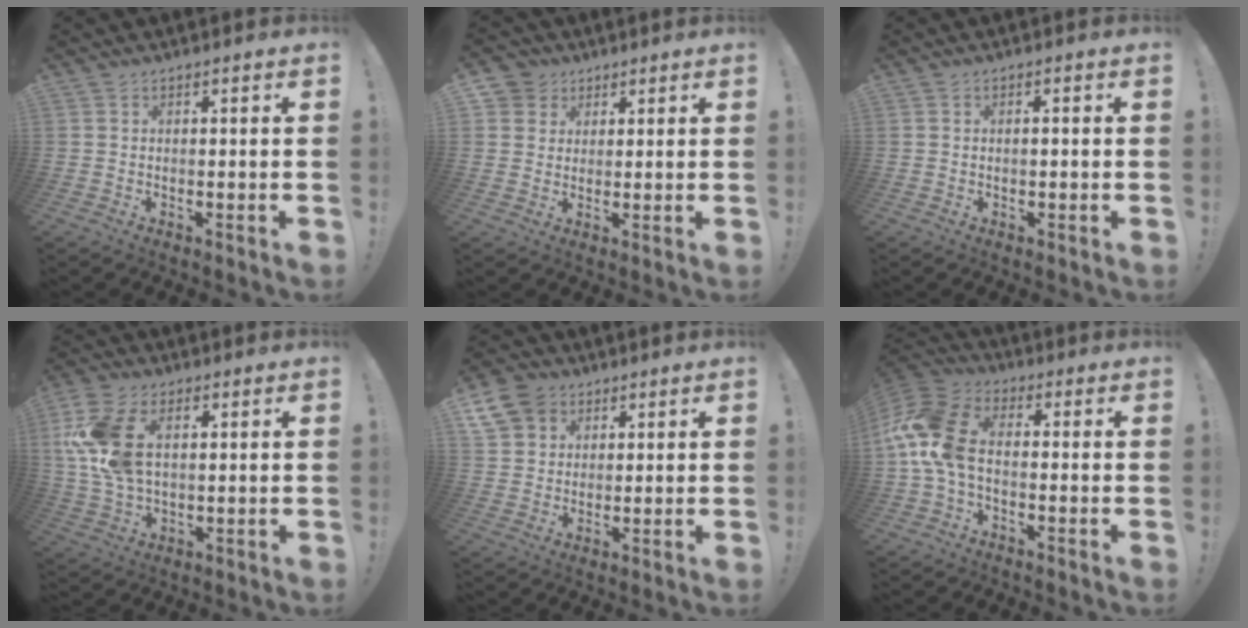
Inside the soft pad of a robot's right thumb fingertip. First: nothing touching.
{"total": 5.0, "force": [2.4, 4.3, 0.5], "torque": [-0.008, -0.014, 0.046]}
{"total": 0.9, "force": [-0.5, 0.2, 0.7], "torque": [-0.021, 0.004, -0.008]}
{"total": 13.9, "force": [3.9, 8.7, 10.1], "torque": [-0.215, -0.005, 0.072]}
{"total": 9.6, "force": [4.9, 7.5, 3.3], "torque": [-0.065, -0.024, 0.098]}
{"total": 14.2, "force": [-0.5, 8.7, 11.2], "torque": [-0.237, 0.018, -0.004]}